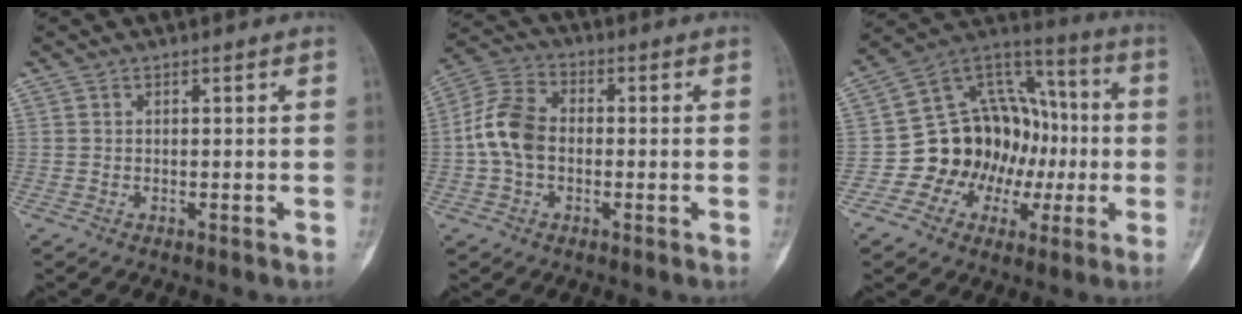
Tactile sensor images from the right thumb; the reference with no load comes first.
{"total": 9.2, "force": [-0.8, 6.4, 6.6], "torque": [-0.128, 0.025, -0.027]}
{"total": 18.5, "force": [-2.7, 15.3, 10.1], "torque": [-0.086, 0.060, -0.040]}